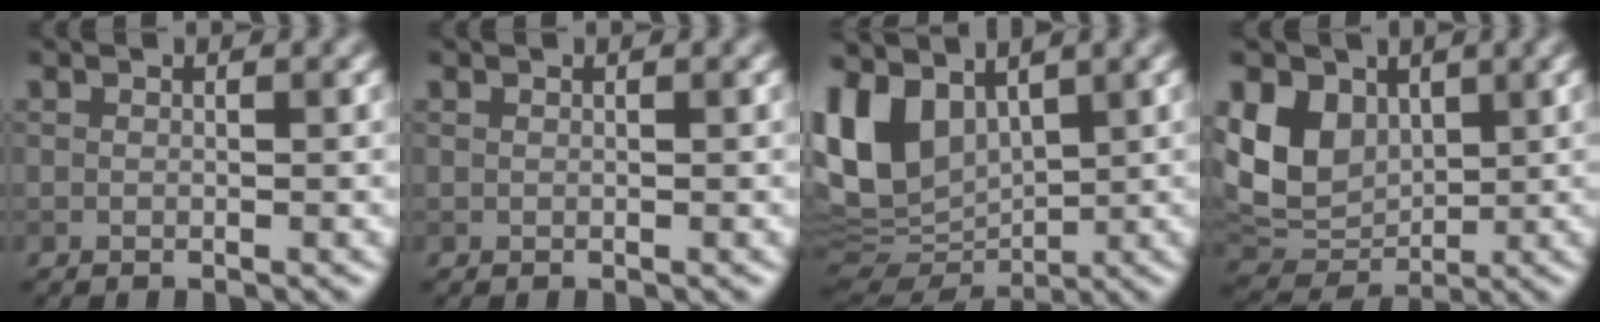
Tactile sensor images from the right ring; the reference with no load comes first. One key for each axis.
{"total": 0.0}
{"total": 7.7, "fx": 2.8, "fy": 5.1, "fz": 5.0, "tx": -0.116, "ty": -0.008, "tz": 0.058}
{"total": 7.2, "fx": 2.1, "fy": 5.5, "fz": 4.3, "tx": -0.097, "ty": -0.004, "tz": 0.036}